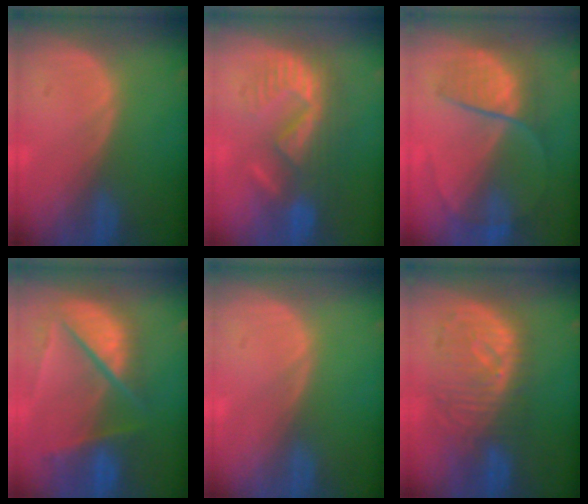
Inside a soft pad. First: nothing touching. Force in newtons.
{"total": 8.9, "press": 8.4, "slide": 3.0}
{"total": 6.7, "press": 6.5, "slide": 1.6}
{"total": 10.4, "press": 8.6, "slide": 5.8}
{"total": 0.0}
{"total": 9.8, "press": 9.0, "slide": 3.8}